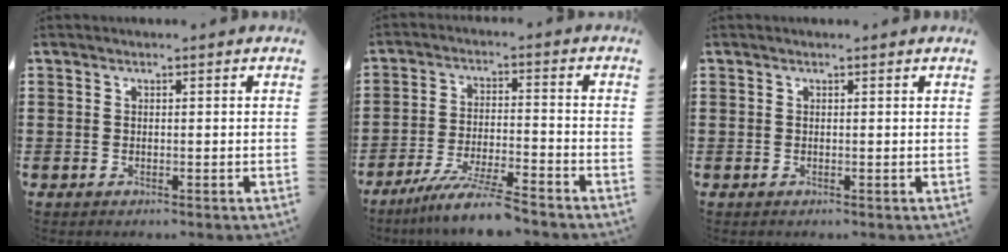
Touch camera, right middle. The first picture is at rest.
{"total": 7.7, "force": [-6.7, -0.3, 3.7], "torque": [-0.080, -0.013, -0.130]}
{"total": 0.0}